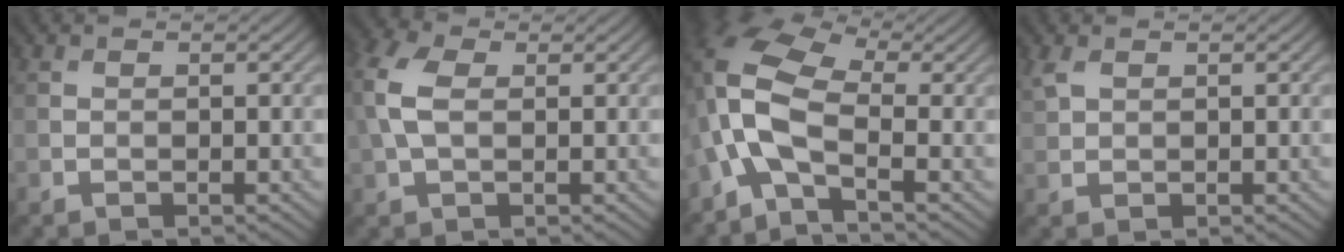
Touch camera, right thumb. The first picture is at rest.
{"total": 6.0, "force": [0.8, 3.6, 4.7], "torque": [-0.138, 0.013, 0.008]}
{"total": 10.2, "force": [-1.8, 4.6, 8.9], "torque": [-0.204, 0.012, -0.064]}
{"total": 2.0, "force": [1.2, 1.0, 1.2], "torque": [-0.037, 0.003, 0.031]}